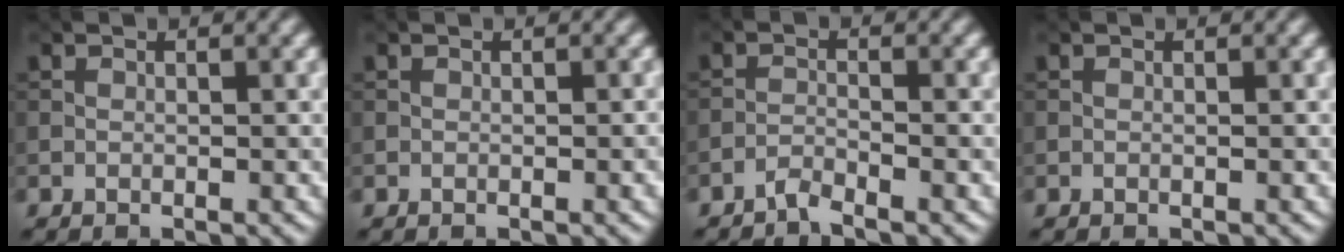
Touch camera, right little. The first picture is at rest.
{"total": 0.9, "force": [-0.2, 0.2, 0.8], "torque": [-0.008, 0.000, -0.001]}
{"total": 1.5, "force": [-1.4, 0.0, 0.5], "torque": [-0.007, 0.003, -0.035]}
{"total": 0.0}